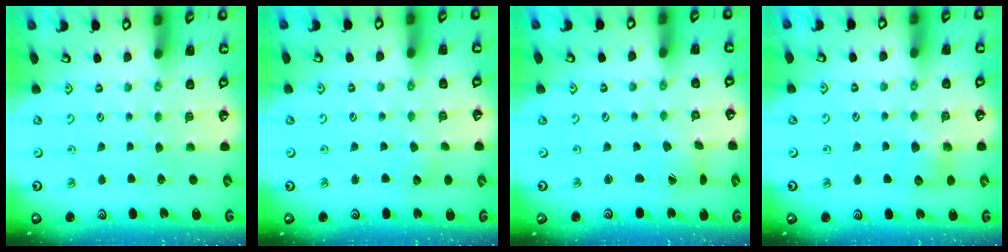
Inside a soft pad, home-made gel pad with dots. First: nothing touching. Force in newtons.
{"total": 3.3, "press": 3.3, "slide": 0.3}
{"total": 1.9, "press": 1.8, "slide": 0.2}
{"total": 7.1, "press": 7.0, "slide": 0.6}